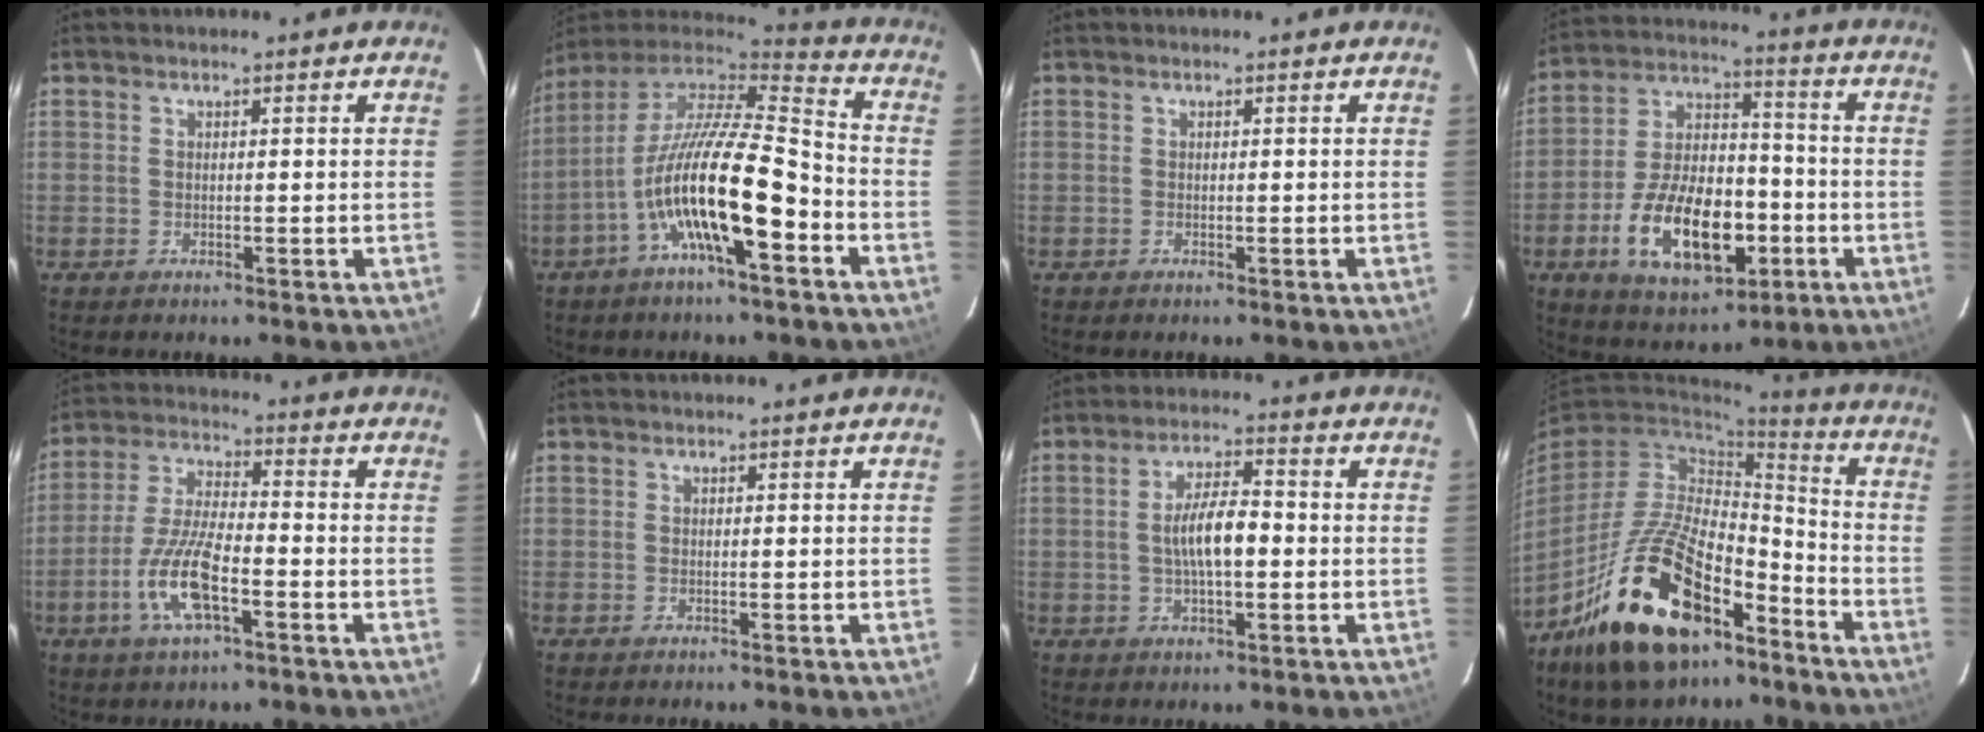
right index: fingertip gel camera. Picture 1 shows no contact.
{"total": 18.7, "force": [-7.5, 4.3, 16.5], "torque": [-0.293, -0.022, -0.144]}
{"total": 0.0}
{"total": 19.0, "force": [-6.4, 10.2, 14.7], "torque": [-0.294, 0.009, -0.092]}
{"total": 11.6, "force": [-4.8, 3.3, 10.1], "torque": [-0.214, -0.004, -0.094]}
{"total": 0.0}
{"total": 7.4, "force": [-0.6, 2.4, 7.0], "torque": [-0.129, 0.008, -0.008]}
{"total": 22.6, "force": [-13.6, 10.6, 14.6], "torque": [-0.277, 0.002, -0.225]}